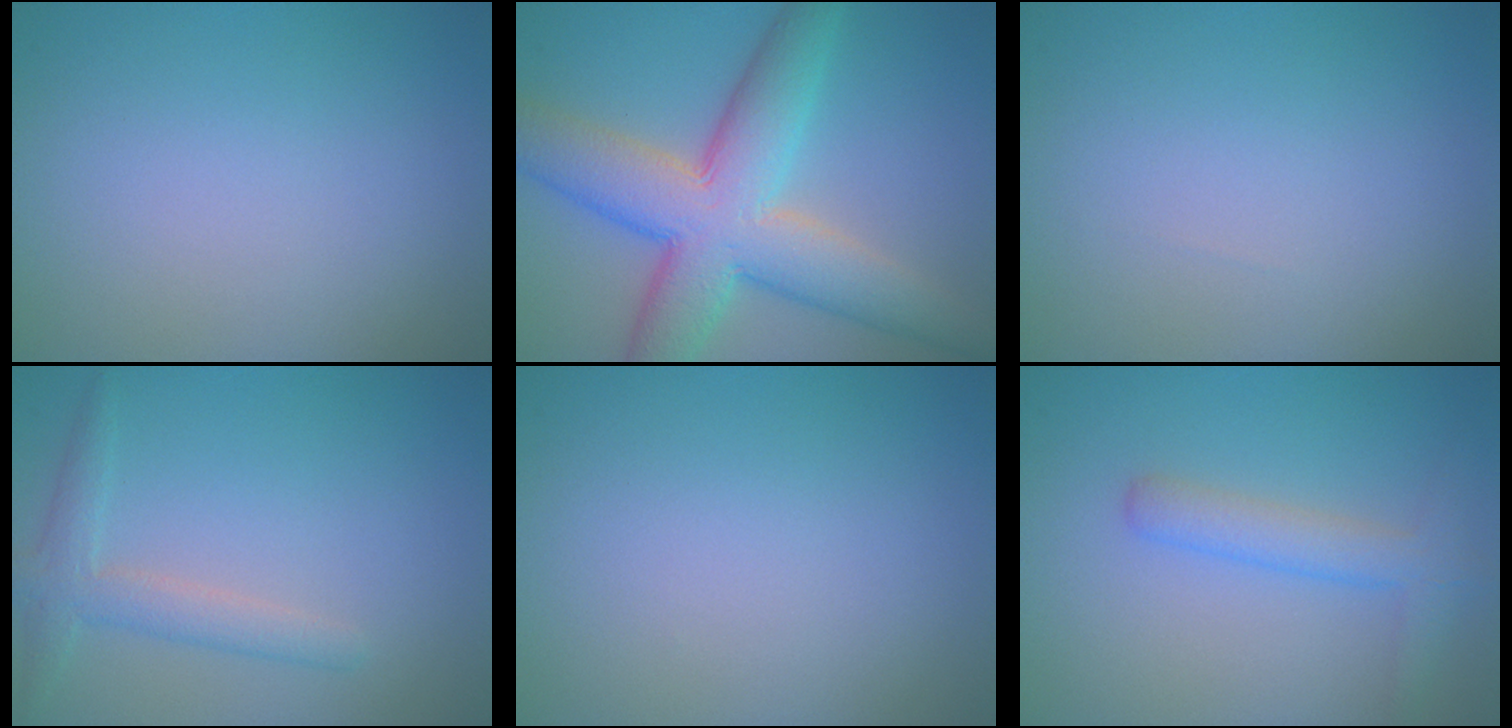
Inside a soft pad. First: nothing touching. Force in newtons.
{"total": 9.9, "press": 9.9, "slide": 0.5}
{"total": 0.0}
{"total": 2.6, "press": 2.6, "slide": 0.1}
{"total": 0.0}
{"total": 2.9, "press": 2.9, "slide": 0.2}